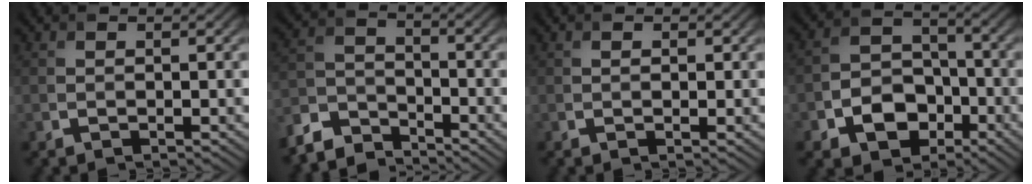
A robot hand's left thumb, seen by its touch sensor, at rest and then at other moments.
{"total": 7.0, "force": [-6.2, 2.6, 2.1], "torque": [-0.050, -0.006, -0.138]}
{"total": 0.8, "force": [0.3, 0.4, 0.6], "torque": [-0.010, -0.001, 0.005]}
{"total": 8.1, "force": [-3.8, 5.8, 4.1], "torque": [-0.084, -0.009, -0.076]}